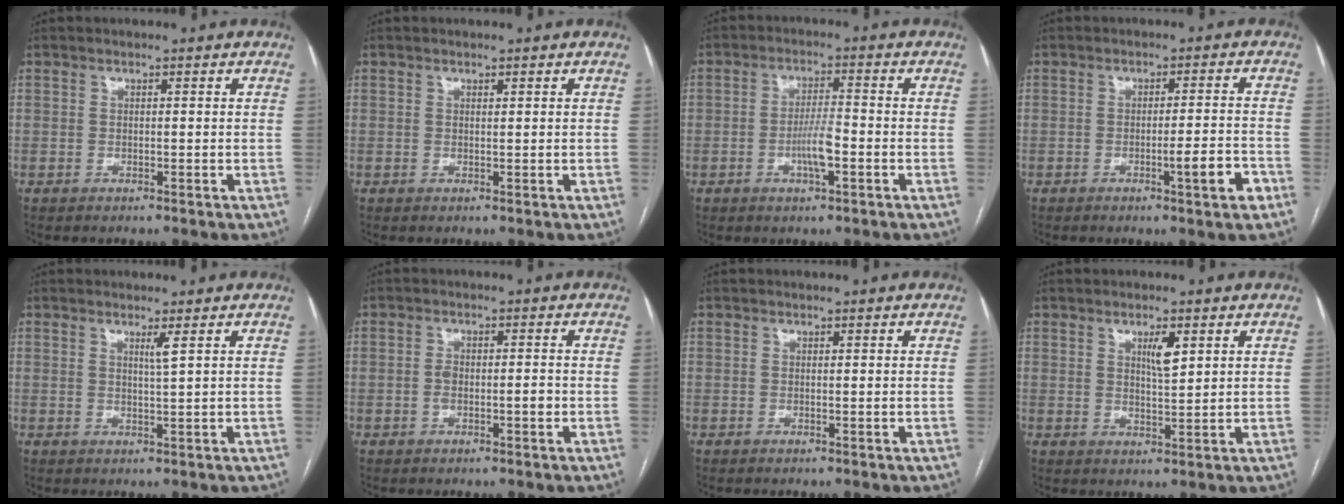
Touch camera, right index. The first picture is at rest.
{"total": 0.0}
{"total": 4.8, "force": [-1.6, 1.0, 4.5], "torque": [-0.086, 0.002, -0.027]}
{"total": 5.2, "force": [-2.4, -0.1, 4.5], "torque": [-0.058, -0.004, -0.035]}
{"total": 1.6, "force": [0.9, -0.5, 1.3], "torque": [-0.026, -0.010, 0.017]}
{"total": 3.0, "force": [-0.7, 1.2, 2.6], "torque": [-0.052, 0.007, -0.010]}
{"total": 0.0}
{"total": 3.5, "force": [1.6, 0.7, 3.0], "torque": [-0.053, -0.002, 0.029]}